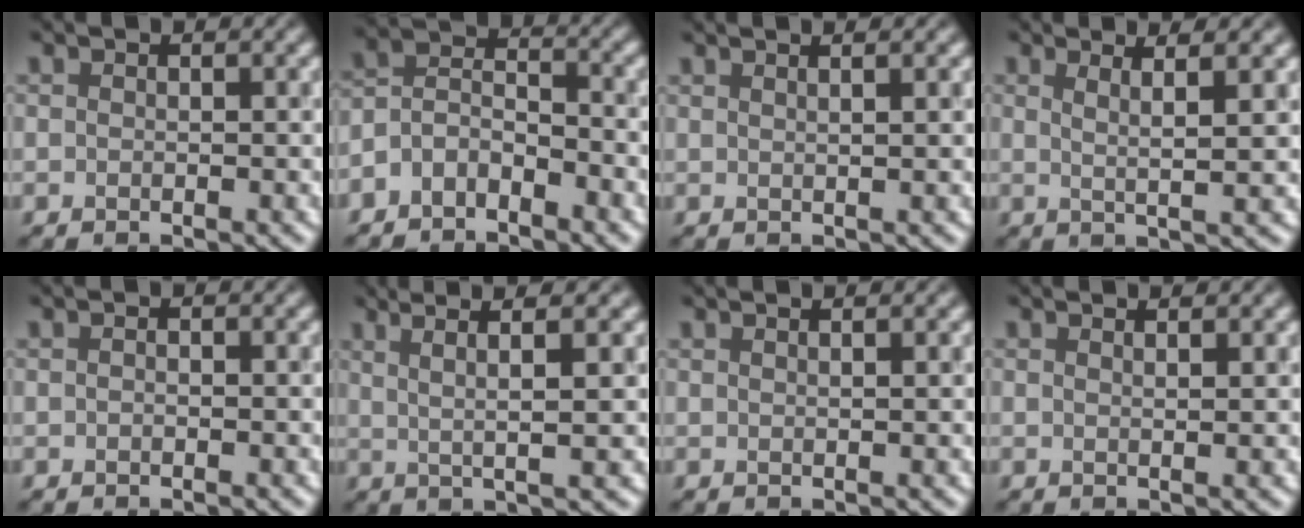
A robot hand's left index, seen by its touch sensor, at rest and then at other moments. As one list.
[{"total": 3.4, "force": [-2.8, 1.5, 1.4], "torque": [-0.030, 0.011, -0.052]}, {"total": 3.9, "force": [2.5, 1.7, 2.6], "torque": [-0.003, 0.038, 0.001]}, {"total": 3.0, "force": [1.5, 0.2, 2.6], "torque": [-0.044, 0.002, 0.030]}, {"total": 0.0}, {"total": 4.9, "force": [2.4, 0.5, 4.3], "torque": [-0.076, 0.015, 0.049]}, {"total": 3.3, "force": [2.2, 1.5, 1.9], "torque": [0.008, 0.029, -0.001]}, {"total": 3.0, "force": [2.1, 1.2, 1.9], "torque": [0.001, 0.024, -0.001]}]